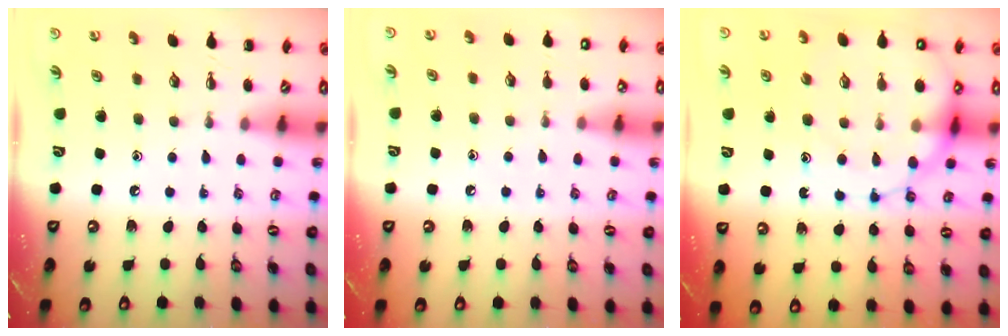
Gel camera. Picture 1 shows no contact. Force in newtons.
{"total": 6.5, "press": 6.2, "slide": 1.9}
{"total": 18.5, "press": 18.1, "slide": 3.5}